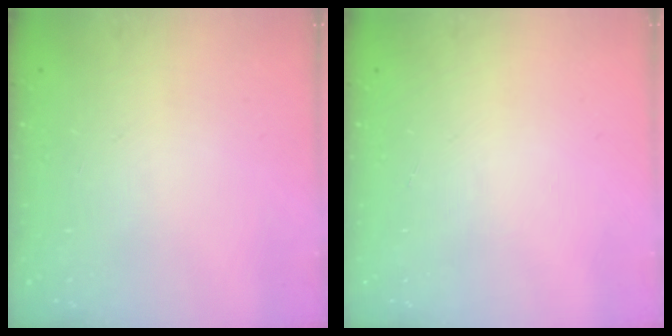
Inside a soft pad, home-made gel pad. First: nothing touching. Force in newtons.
{"total": 0.0}